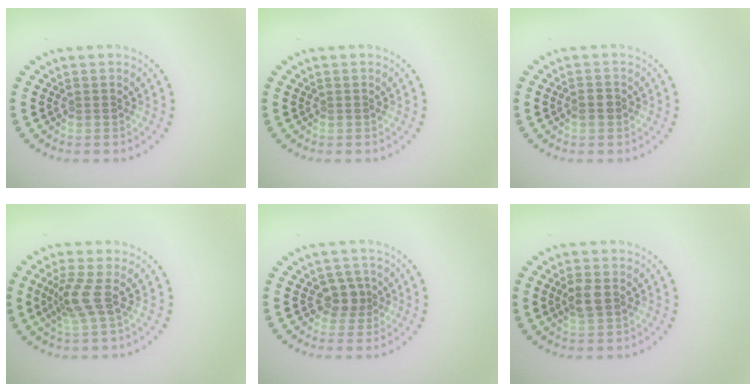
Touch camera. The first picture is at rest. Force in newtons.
{"total": 0.0}
{"total": 1.2, "press": 1.2, "slide": 0.3}
{"total": 2.6, "press": 1.9, "slide": 1.8}
{"total": 2.2, "press": 1.9, "slide": 1.1}
{"total": 2.0, "press": 2.0, "slide": 0.3}